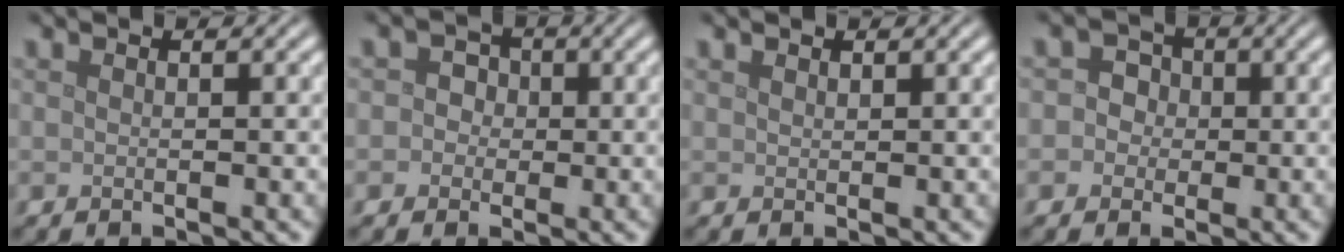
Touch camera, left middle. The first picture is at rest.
{"total": 2.5, "force": [0.4, 2.3, 0.9], "torque": [0.012, 0.010, -0.016]}
{"total": 0.6, "force": [0.6, 0.1, 0.1], "torque": [-0.002, -0.001, 0.013]}
{"total": 2.9, "force": [0.3, 2.7, 1.0], "torque": [0.016, 0.012, -0.019]}